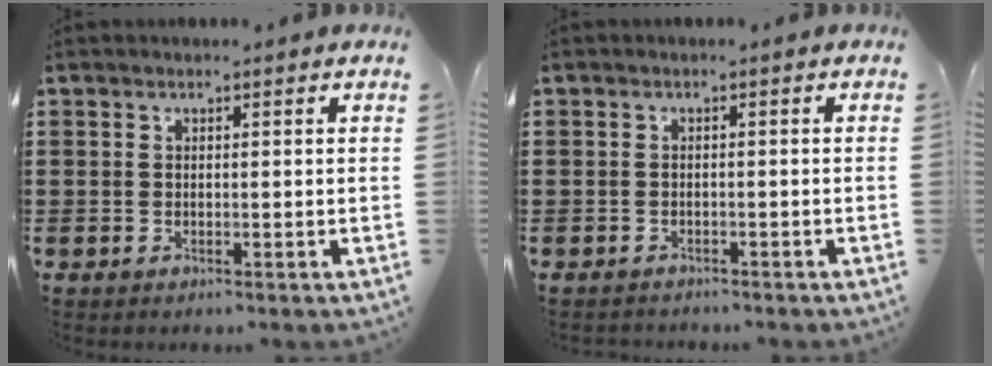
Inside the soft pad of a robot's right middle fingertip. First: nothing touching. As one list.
[{"total": 1.0, "force": [-0.9, 0.3, -0.2], "torque": [0.002, 0.004, -0.022]}]